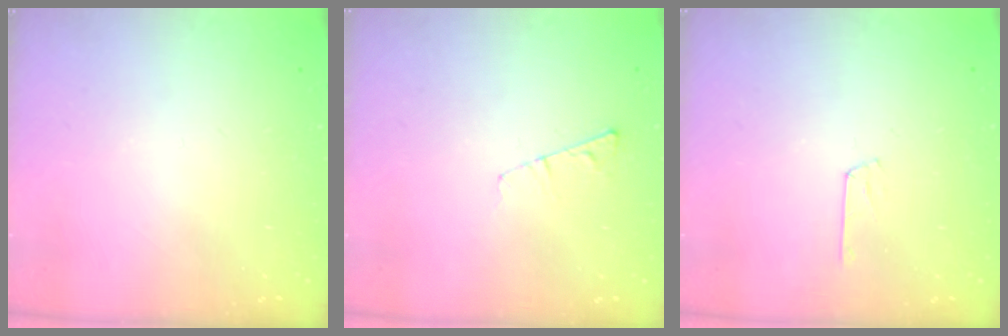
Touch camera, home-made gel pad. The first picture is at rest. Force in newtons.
{"total": 3.9, "press": 3.9, "slide": 0.5}
{"total": 2.9, "press": 2.9, "slide": 0.3}